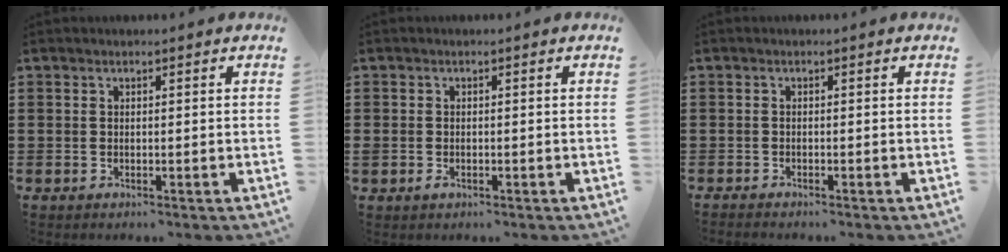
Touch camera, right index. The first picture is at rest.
{"total": 0.8, "force": [-0.4, 0.4, 0.5], "torque": [-0.013, -0.004, -0.006]}
{"total": 0.7, "force": [-0.7, -0.1, -0.1], "torque": [0.002, 0.000, -0.015]}